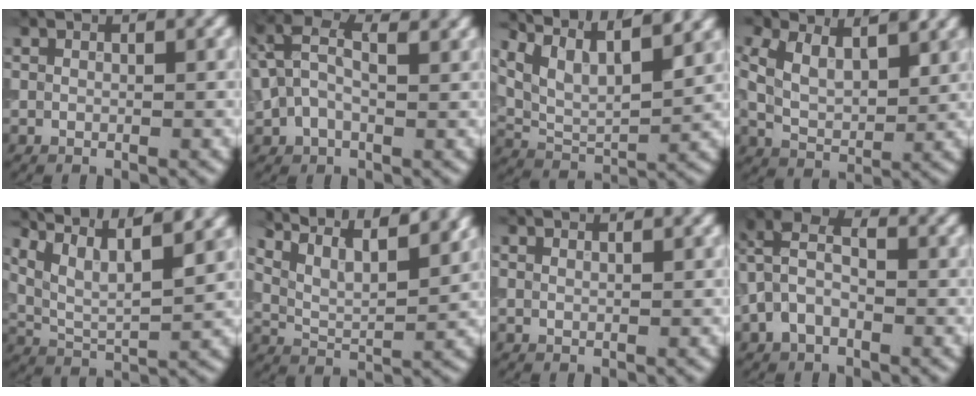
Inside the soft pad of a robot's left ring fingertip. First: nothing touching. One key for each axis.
{"total": 7.2, "fx": 2.2, "fy": 4.0, "fz": 5.5, "tx": -0.138, "ty": 0.018, "tz": 0.033}
{"total": 8.4, "fx": 5.7, "fy": 2.8, "fz": 5.5, "tx": -0.120, "ty": 0.018, "tz": 0.094}
{"total": 6.0, "fx": 3.1, "fy": 3.3, "fz": 4.0, "tx": -0.093, "ty": 0.014, "tz": 0.044}
{"total": 9.2, "fx": 6.5, "fy": 2.4, "fz": 6.0, "tx": -0.120, "ty": 0.024, "tz": 0.092}
{"total": 10.6, "fx": 7.8, "fy": 3.4, "fz": 6.3, "tx": -0.120, "ty": 0.029, "tz": 0.111}
{"total": 0.7, "fx": 0.7, "fy": -0.2, "fz": 0.1, "tx": -0.006, "ty": 0.000, "tz": 0.010}
{"total": 4.6, "fx": -0.9, "fy": 2.8, "fz": 3.5, "tx": -0.078, "ty": 0.019, "tz": -0.029}